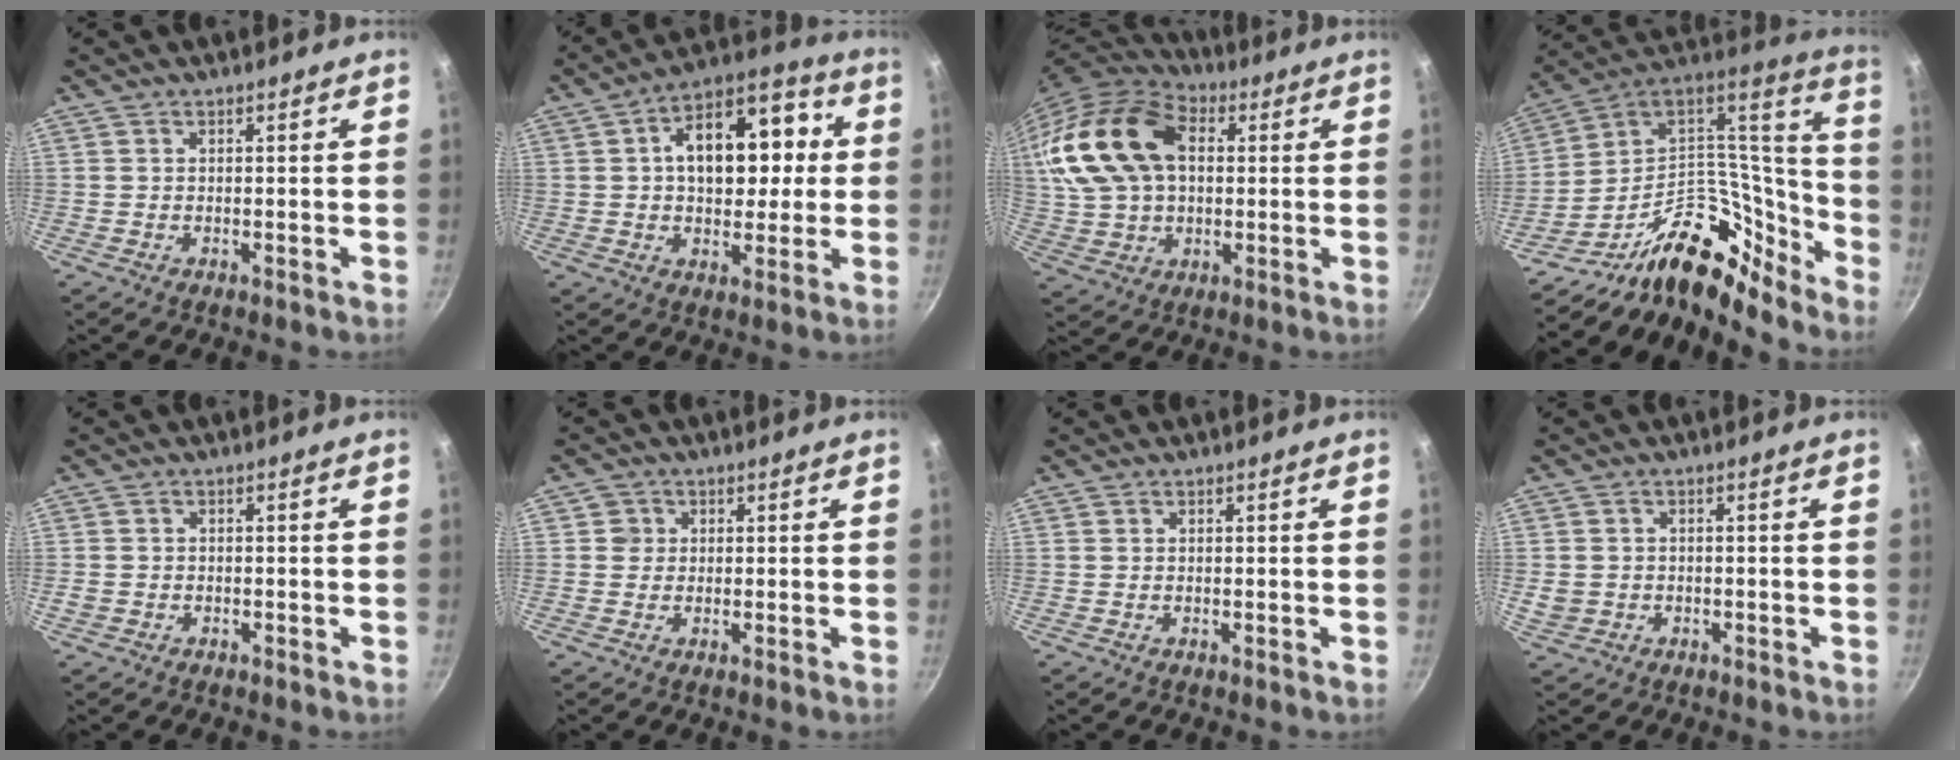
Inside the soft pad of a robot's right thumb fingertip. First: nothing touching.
{"total": 16.8, "force": [2.2, 10.7, 12.8], "torque": [-0.146, 0.028, 0.022]}
{"total": 20.5, "force": [4.2, 14.0, 14.3], "torque": [-0.269, 0.020, 0.074]}
{"total": 22.9, "force": [-16.5, 11.2, 11.1], "torque": [-0.091, 0.133, -0.283]}
{"total": 1.5, "force": [-0.7, 1.2, 0.5], "torque": [-0.013, 0.005, -0.009]}
{"total": 2.3, "force": [0.4, 2.2, 0.4], "torque": [0.007, 0.004, 0.002]}
{"total": 0.0}
{"total": 3.3, "force": [-0.6, 2.9, 1.4], "torque": [-0.026, 0.008, -0.005]}